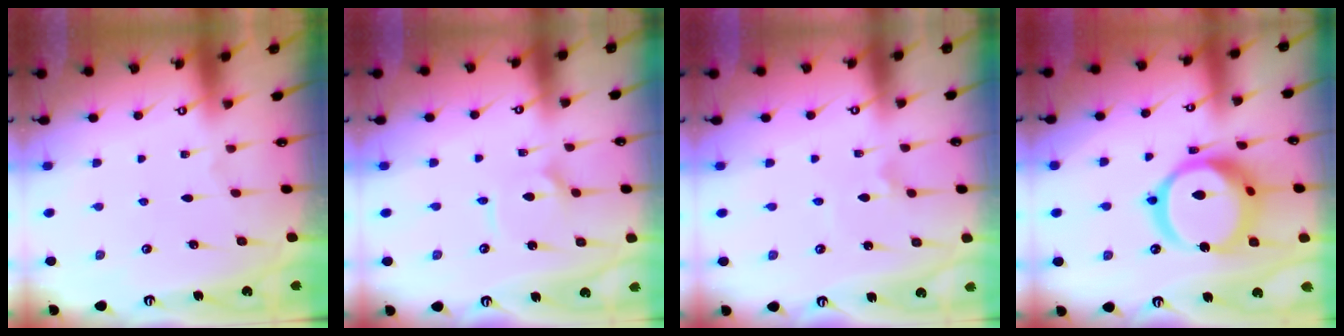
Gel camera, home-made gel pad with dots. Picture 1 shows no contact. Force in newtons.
{"total": 3.3, "press": 3.3, "slide": 0.4}
{"total": 2.4, "press": 2.4, "slide": 0.5}
{"total": 20.8, "press": 20.7, "slide": 2.4}